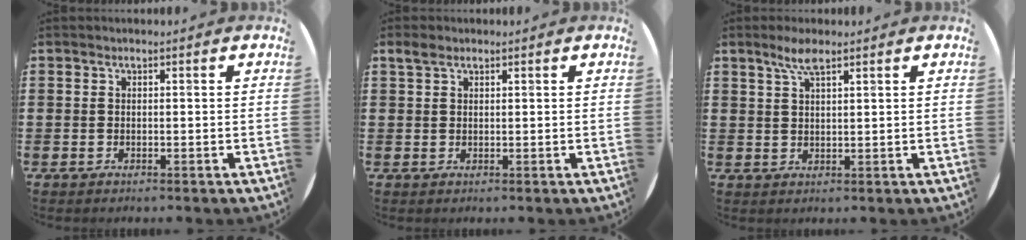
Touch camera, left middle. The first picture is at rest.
{"total": 1.4, "force": [1.1, 0.7, 0.6], "torque": [-0.014, 0.005, 0.019]}
{"total": 3.4, "force": [2.3, 0.8, 2.3], "torque": [-0.050, 0.006, 0.041]}